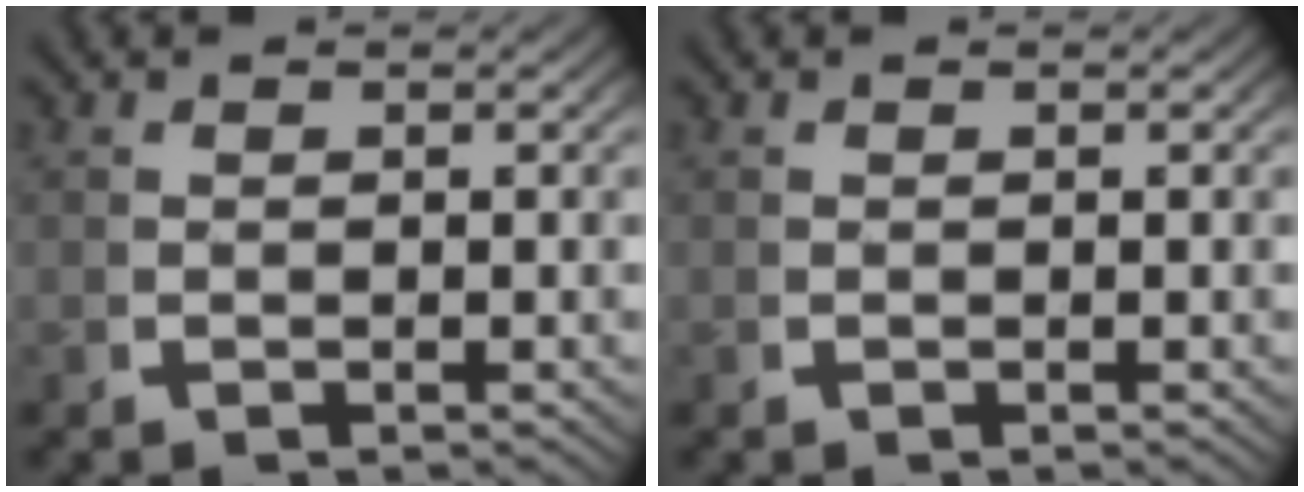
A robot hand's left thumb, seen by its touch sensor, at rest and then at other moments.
{"total": 0.0}